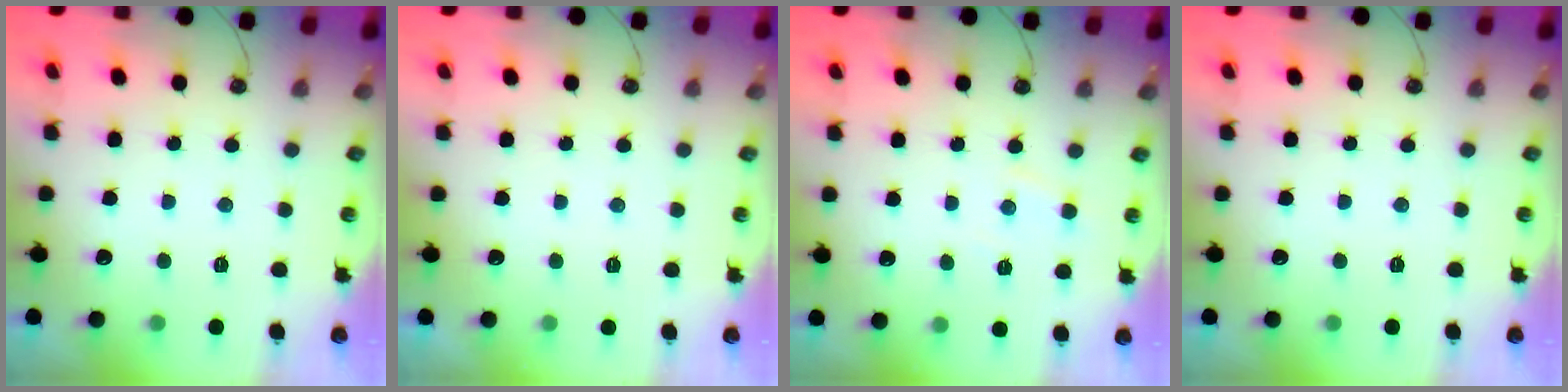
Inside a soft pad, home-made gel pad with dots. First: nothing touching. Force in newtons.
{"total": 2.2, "press": 2.2, "slide": 0.4}
{"total": 4.4, "press": 4.4, "slide": 0.6}
{"total": 0.0}